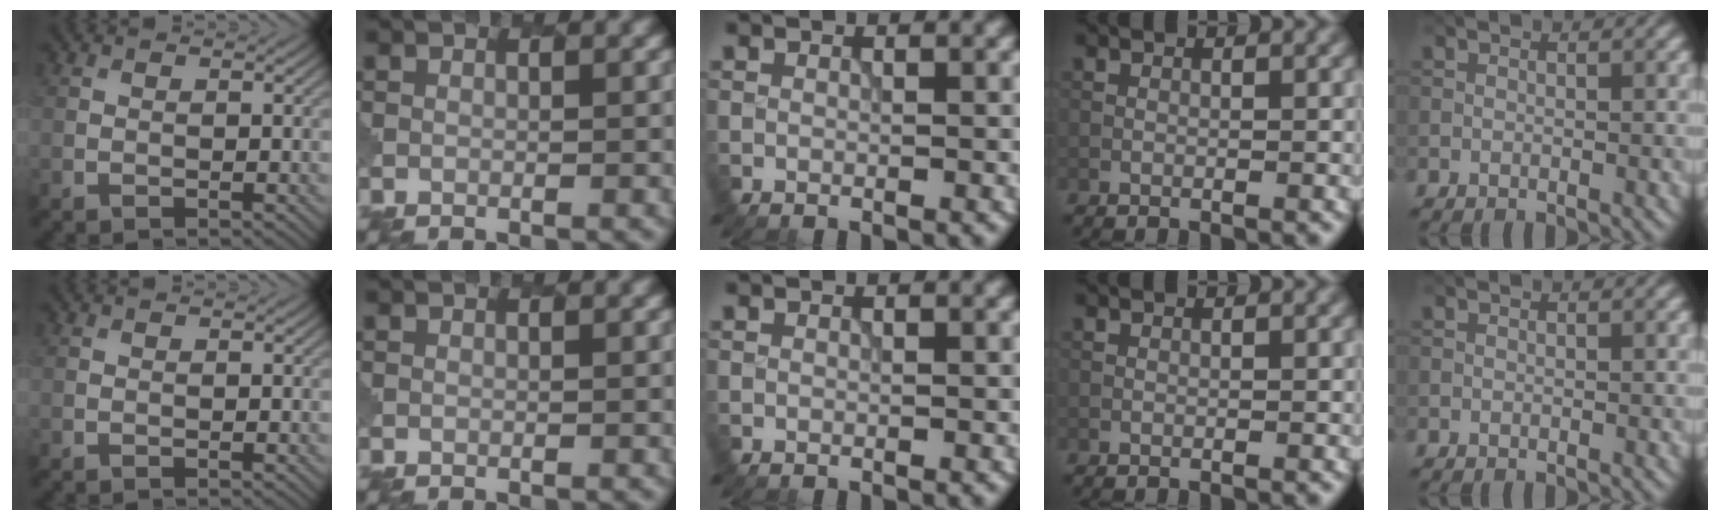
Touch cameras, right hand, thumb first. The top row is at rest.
{}